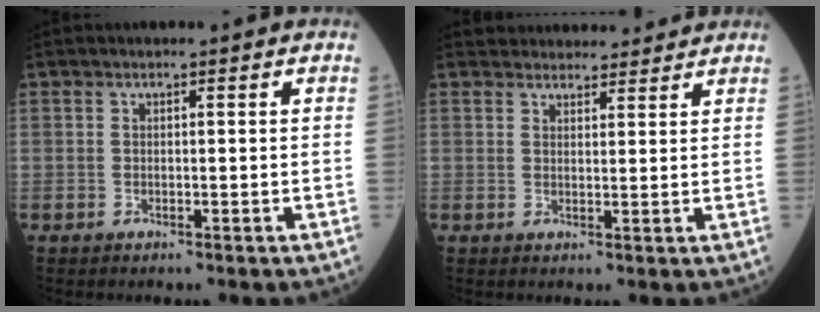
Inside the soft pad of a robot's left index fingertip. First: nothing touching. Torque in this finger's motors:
{"motor_torque": [0.24, -0.25, 0.02, -0.01]}